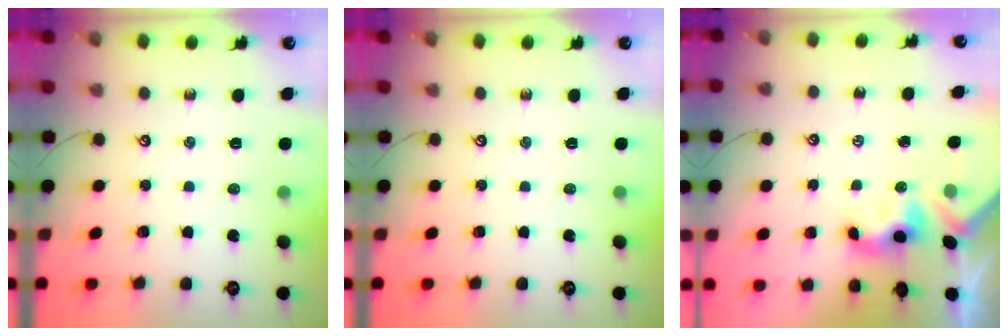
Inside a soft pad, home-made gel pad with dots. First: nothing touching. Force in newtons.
{"total": 0.0}
{"total": 3.0, "press": 2.9, "slide": 0.6}